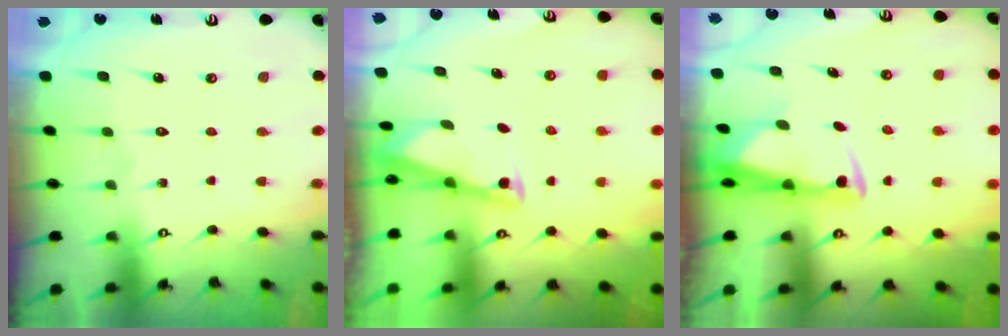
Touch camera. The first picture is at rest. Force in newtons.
{"total": 3.0, "press": 3.0, "slide": 0.3}
{"total": 2.8, "press": 2.7, "slide": 0.9}